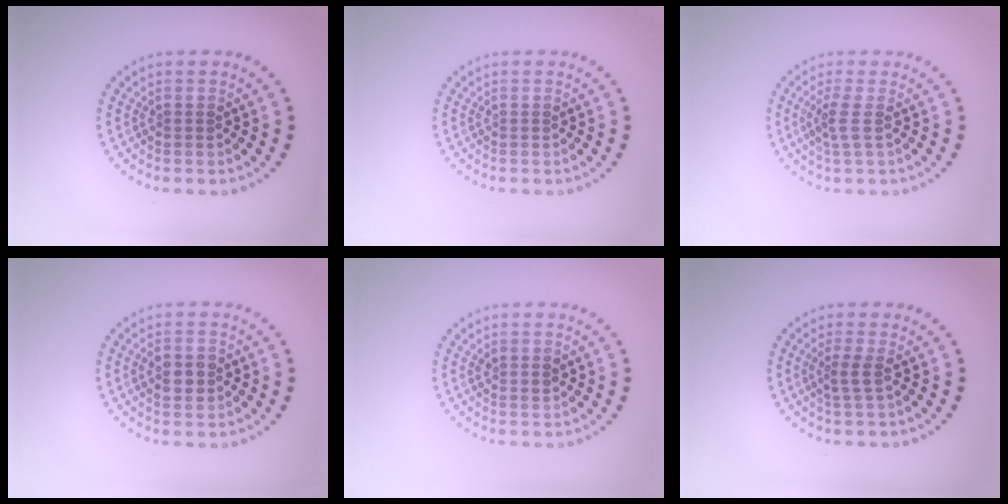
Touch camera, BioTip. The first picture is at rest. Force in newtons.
{"total": 0.0}
{"total": 1.9, "press": 1.4, "slide": 1.2}
{"total": 2.6, "press": 2.6, "slide": 0.2}
{"total": 0.8, "press": 0.7, "slide": 0.3}
{"total": 1.7, "press": 1.1, "slide": 1.3}